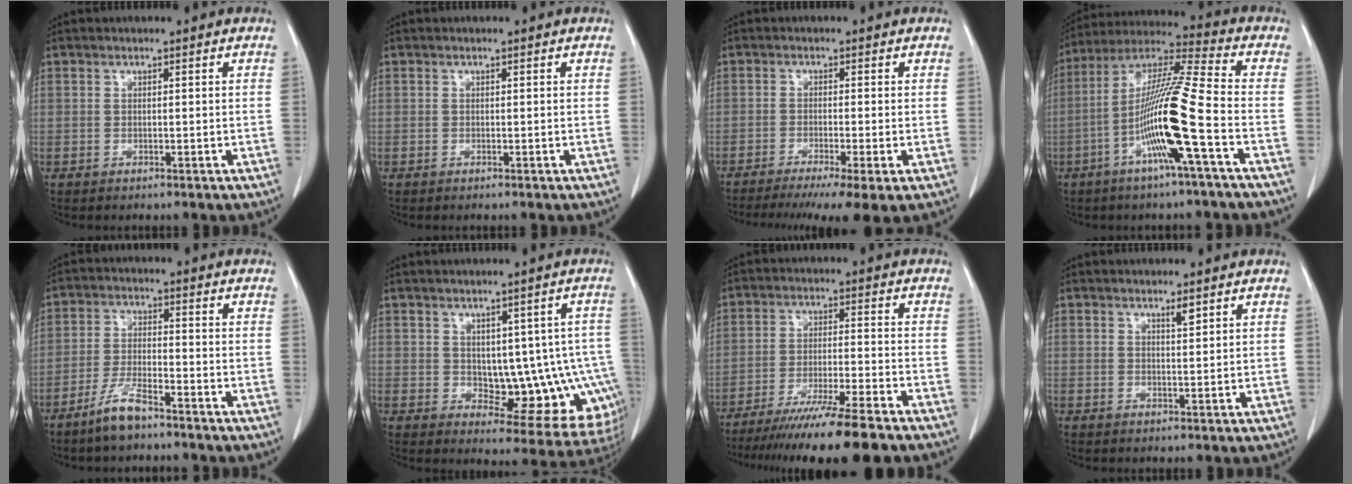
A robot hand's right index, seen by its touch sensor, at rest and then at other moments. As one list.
[{"total": 0.0}, {"total": 10.2, "force": [-7.4, 0.0, 7.1], "torque": [-0.096, -0.021, -0.115]}, {"total": 15.1, "force": [-4.7, -1.0, 14.3], "torque": [-0.275, 0.002, -0.099]}, {"total": 5.8, "force": [-4.5, 0.9, 3.6], "torque": [-0.080, -0.007, -0.089]}, {"total": 12.9, "force": [-0.7, 7.0, 10.8], "torque": [-0.104, 0.015, 0.008]}, {"total": 15.0, "force": [-12.1, -0.9, 8.8], "torque": [-0.141, -0.044, -0.194]}, {"total": 1.4, "force": [1.0, 0.1, 1.0], "torque": [-0.019, -0.005, 0.017]}]